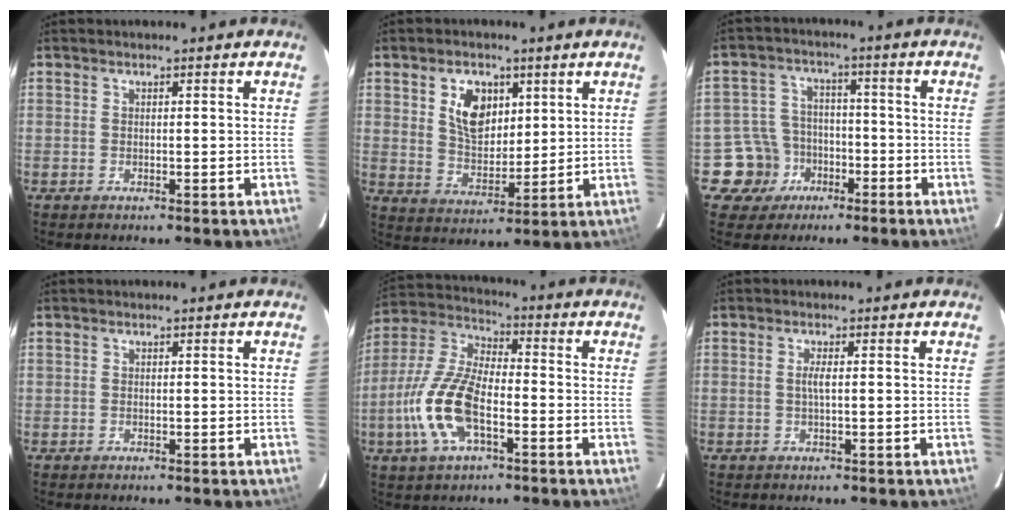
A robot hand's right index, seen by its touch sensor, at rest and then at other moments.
{"total": 8.9, "force": [3.5, 5.8, 5.7], "torque": [-0.097, 0.008, 0.070]}
{"total": 8.1, "force": [-4.2, 6.9, 0.4], "torque": [-0.037, 0.028, -0.065]}
{"total": 0.0}
{"total": 14.4, "force": [-4.9, 6.1, 12.1], "torque": [-0.268, 0.000, -0.097]}
{"total": 1.4, "force": [0.0, -0.1, 1.4], "torque": [-0.027, 0.000, -0.002]}